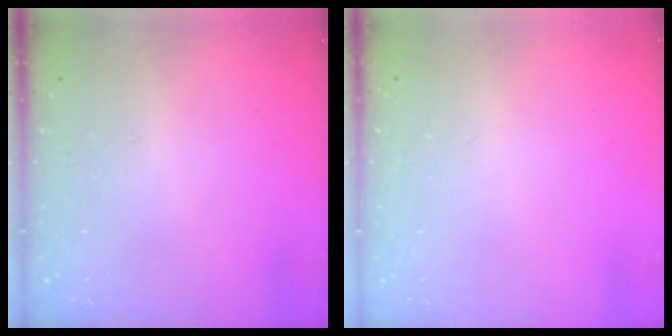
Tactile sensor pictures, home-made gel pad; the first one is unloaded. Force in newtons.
{"total": 0.0}